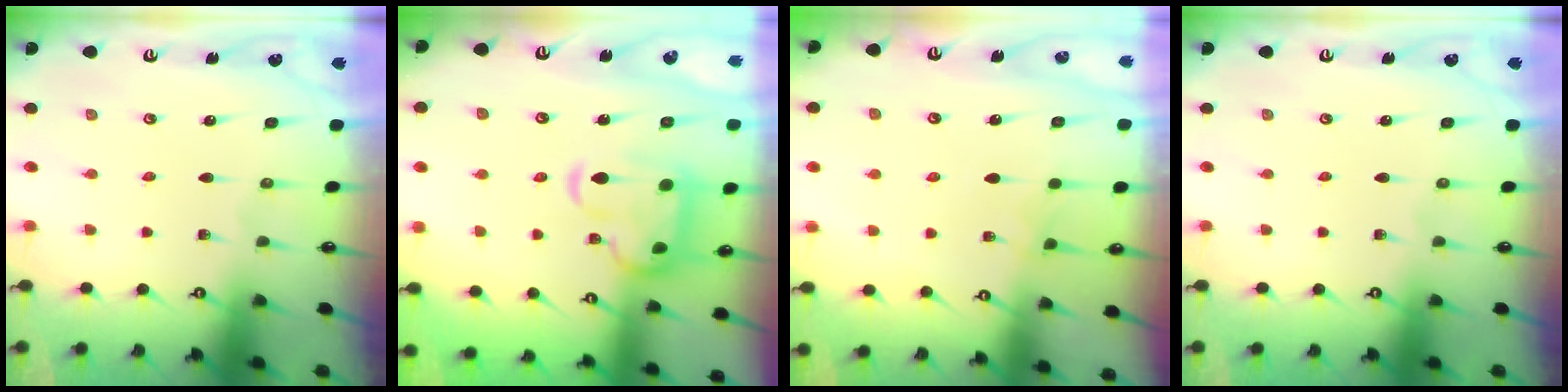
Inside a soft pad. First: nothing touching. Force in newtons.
{"total": 7.1, "press": 6.9, "slide": 1.7}
{"total": 0.0}
{"total": 0.0}